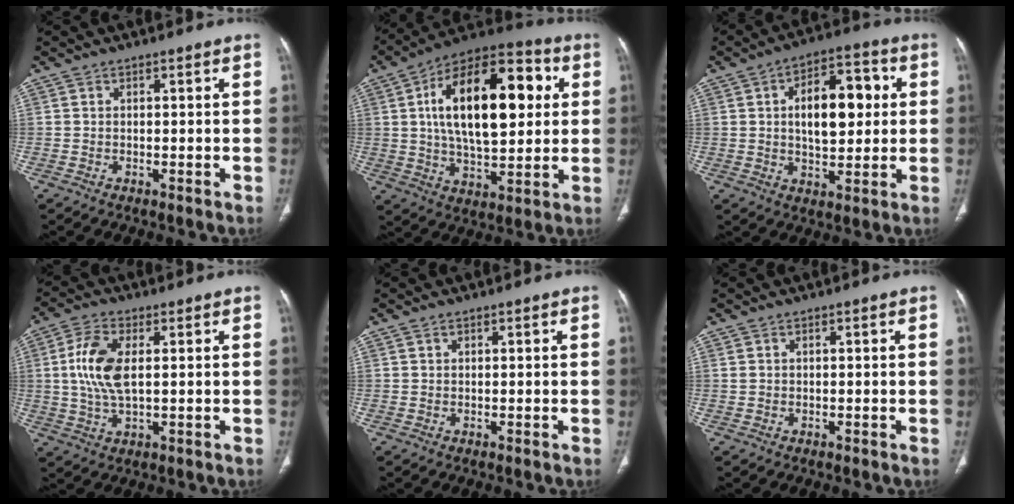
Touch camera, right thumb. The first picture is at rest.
{"total": 24.7, "force": [4.8, 12.1, 20.9], "torque": [-0.314, 0.012, 0.069]}
{"total": 14.0, "force": [2.2, 7.4, 11.6], "torque": [-0.149, 0.015, 0.033]}
{"total": 9.5, "force": [1.4, 4.4, 8.2], "torque": [-0.183, 0.001, 0.029]}
{"total": 0.6, "force": [0.4, 0.4, 0.3], "torque": [-0.005, 0.001, 0.007]}
{"total": 0.6, "force": [0.2, 0.4, 0.4], "torque": [-0.008, 0.007, 0.008]}